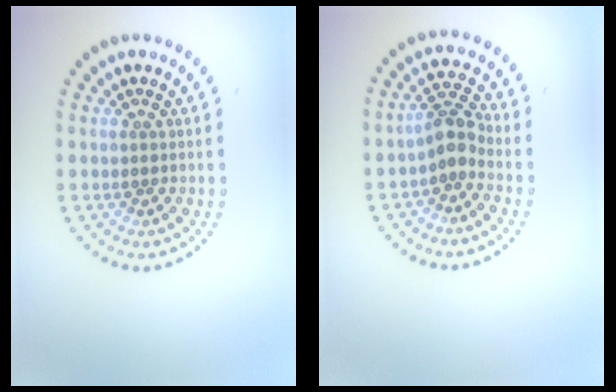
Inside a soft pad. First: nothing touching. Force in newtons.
{"total": 2.6, "press": 1.9, "slide": 1.8}